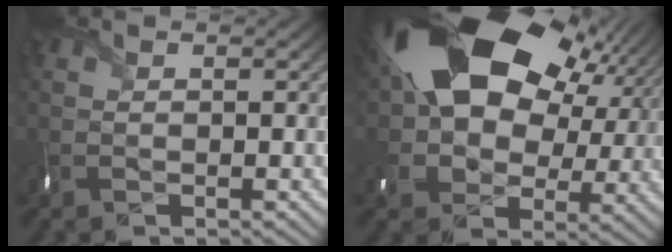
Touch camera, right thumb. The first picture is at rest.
{"total": 20.3, "force": [6.0, 14.0, 13.4], "torque": [-0.248, 0.011, 0.112]}